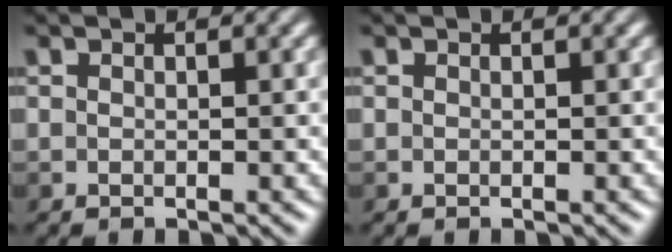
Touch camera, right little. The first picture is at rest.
{"total": 0.0}